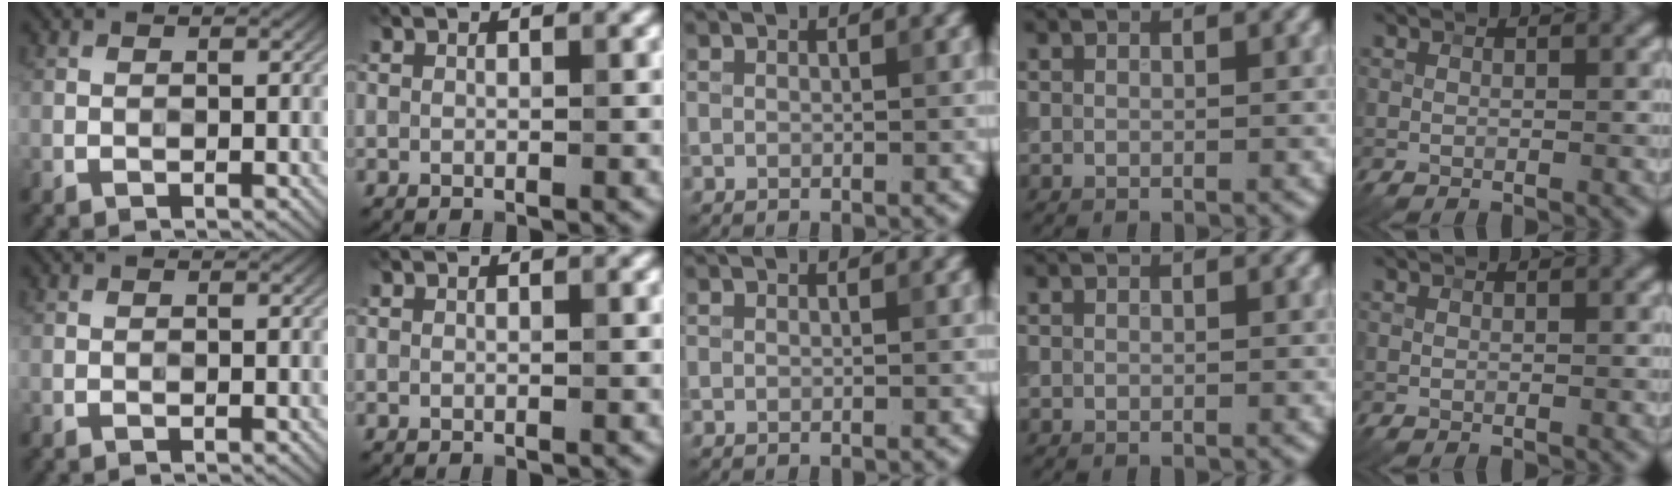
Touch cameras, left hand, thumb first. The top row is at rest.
{}